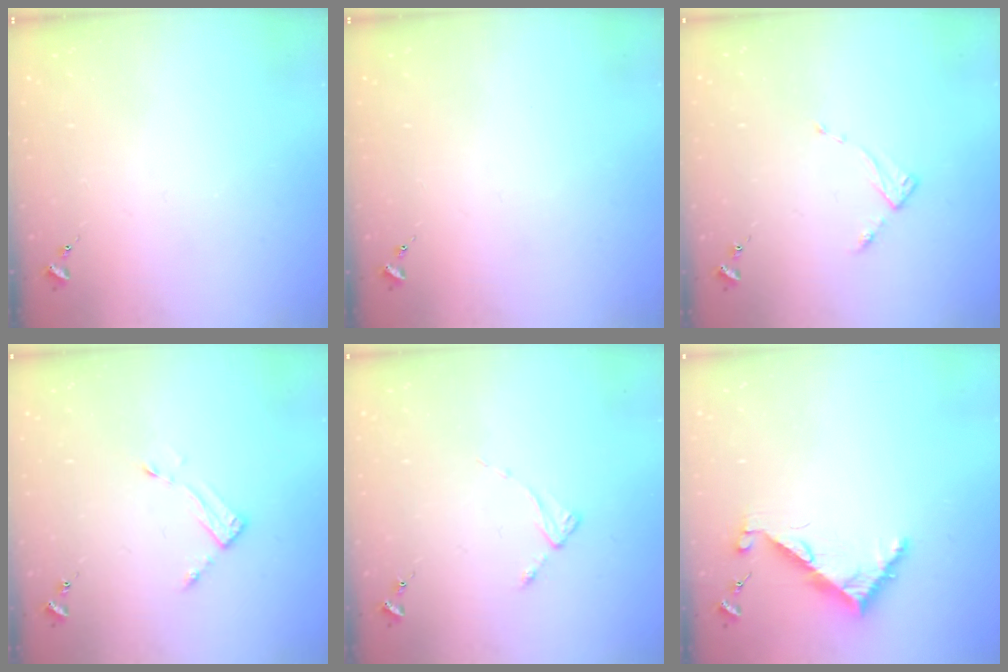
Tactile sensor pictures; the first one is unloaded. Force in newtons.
{"total": 0.0}
{"total": 3.7, "press": 3.6, "slide": 0.4}
{"total": 3.0, "press": 3.0, "slide": 0.3}
{"total": 2.5, "press": 2.5, "slide": 0.3}
{"total": 6.3, "press": 6.3, "slide": 0.5}